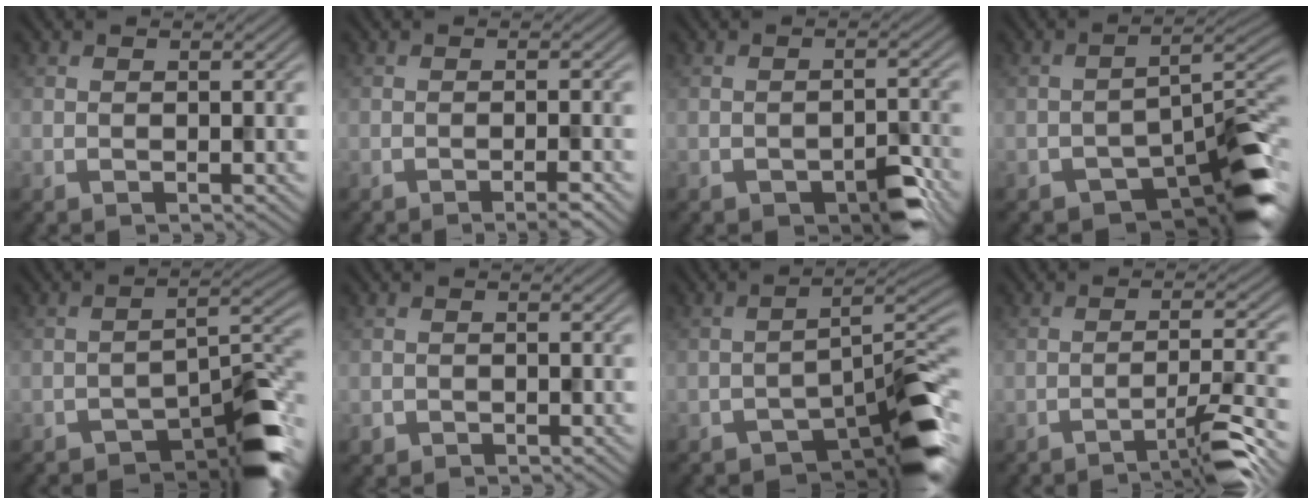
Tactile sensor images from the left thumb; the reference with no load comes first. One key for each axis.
{"total": 2.1, "fx": -1.2, "fy": 0.2, "fz": 1.7, "tx": -0.023, "ty": 0.005, "tz": -0.027}
{"total": 3.8, "fx": -2.2, "fy": 1.6, "fz": 2.6, "tx": -0.036, "ty": 0.000, "tz": -0.030}
{"total": 10.2, "fx": -6.1, "fy": 4.1, "fz": 7.0, "tx": -0.081, "ty": -0.004, "tz": -0.104}
{"total": 8.7, "fx": -6.0, "fy": 2.8, "fz": 5.6, "tx": -0.062, "ty": 0.005, "tz": -0.104}
{"total": 0.8, "fx": -0.5, "fy": 0.7, "fz": 0.1, "tx": -0.001, "ty": -0.007, "tz": -0.011}
{"total": 9.6, "fx": -6.2, "fy": 3.0, "fz": 6.7, "tx": -0.080, "ty": 0.006, "tz": -0.106}
{"total": 5.3, "fx": -3.7, "fy": 0.3, "fz": 3.8, "tx": -0.050, "ty": 0.017, "tz": -0.076}